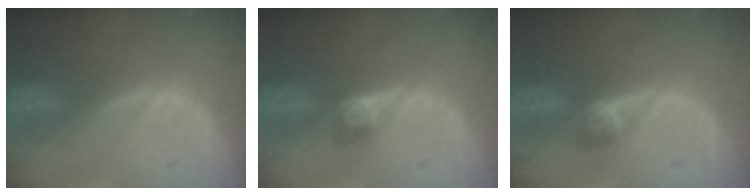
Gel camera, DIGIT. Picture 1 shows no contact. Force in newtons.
{"total": 2.6, "press": 2.5, "slide": 0.7}
{"total": 2.8, "press": 2.6, "slide": 1.2}